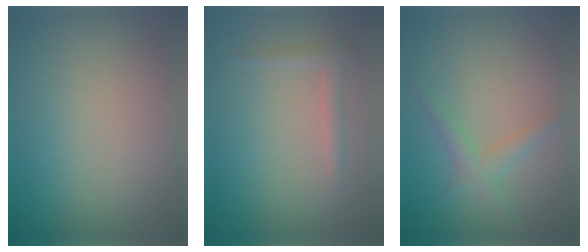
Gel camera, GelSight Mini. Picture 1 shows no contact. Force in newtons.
{"total": 1.4, "press": 1.4, "slide": 0.1}
{"total": 1.8, "press": 1.8, "slide": 0.1}